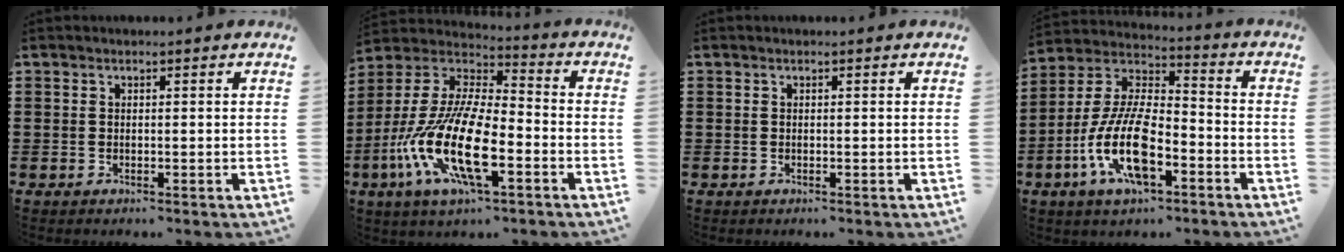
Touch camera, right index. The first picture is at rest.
{"total": 16.1, "force": [-6.6, 5.6, 13.5], "torque": [-0.321, -0.012, -0.133]}
{"total": 0.0}
{"total": 13.3, "force": [-5.5, 5.2, 11.0], "torque": [-0.255, -0.007, -0.109]}